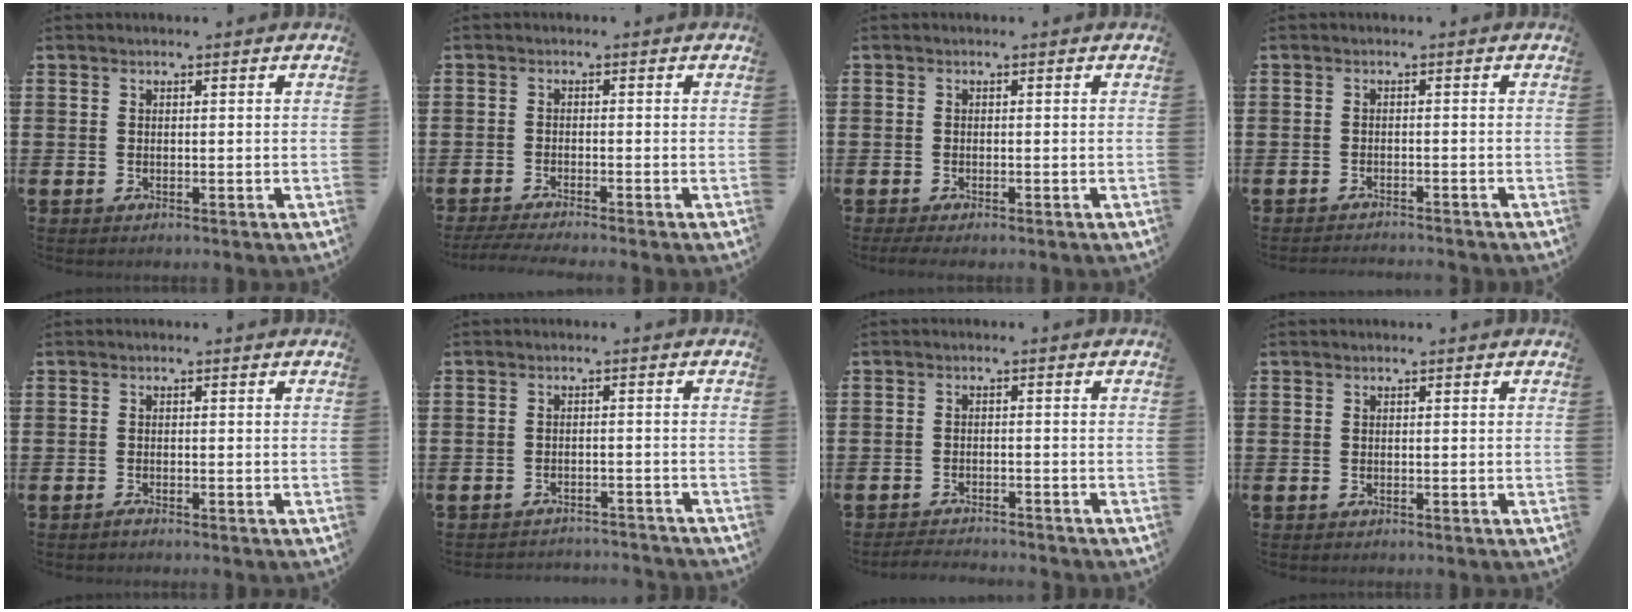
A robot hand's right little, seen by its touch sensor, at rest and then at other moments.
{"total": 1.9, "force": [-1.5, -0.1, 1.0], "torque": [-0.015, 0.000, -0.029]}
{"total": 0.5, "force": [-0.4, 0.0, 0.4], "torque": [-0.006, -0.003, -0.007]}
{"total": 1.1, "force": [-1.1, -0.1, 0.0], "torque": [-0.001, 0.002, -0.023]}
{"total": 0.5, "force": [-0.5, 0.0, 0.2], "torque": [-0.002, -0.005, -0.009]}
{"total": 1.8, "force": [-1.8, -0.1, -0.2], "torque": [-0.001, 0.002, -0.039]}
{"total": 1.9, "force": [-1.9, 0.0, 0.0], "torque": [-0.003, 0.001, -0.039]}
{"total": 0.0}